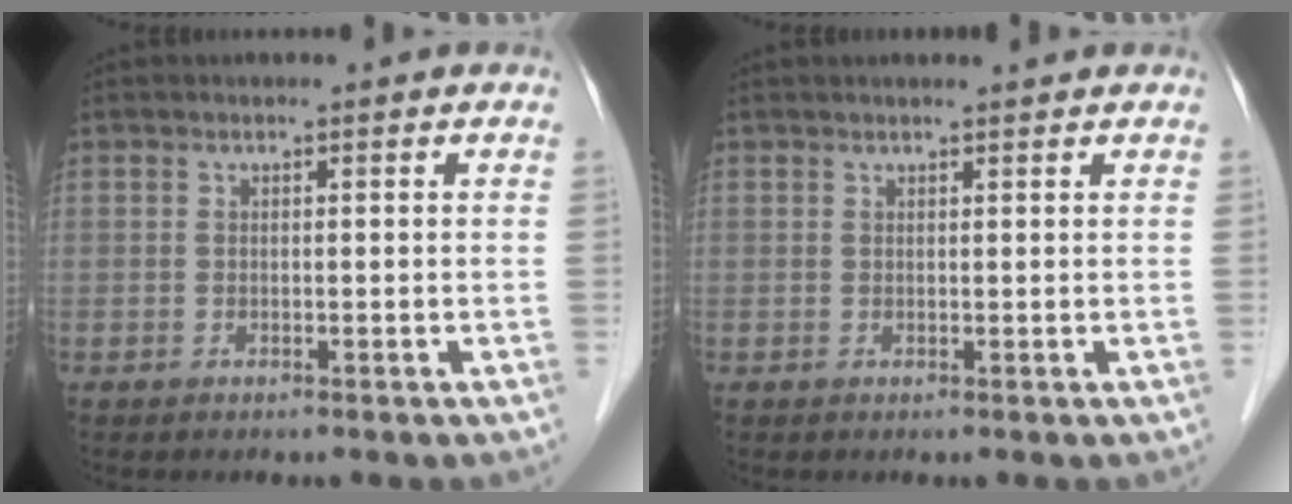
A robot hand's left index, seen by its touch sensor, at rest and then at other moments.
{"total": 1.9, "force": [1.8, 0.0, 0.6], "torque": [-0.007, 0.010, 0.024]}